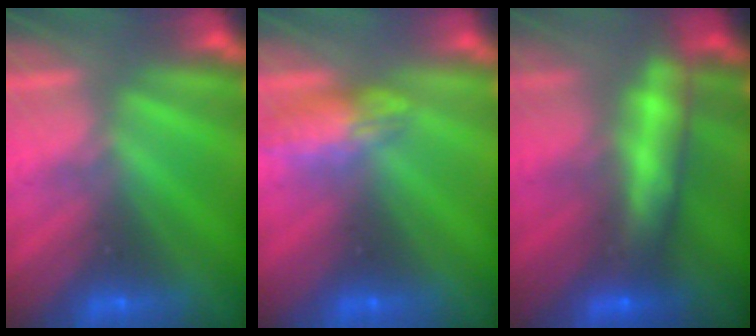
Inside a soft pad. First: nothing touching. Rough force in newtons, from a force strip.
{"total": 2.4}
{"total": 12.7}